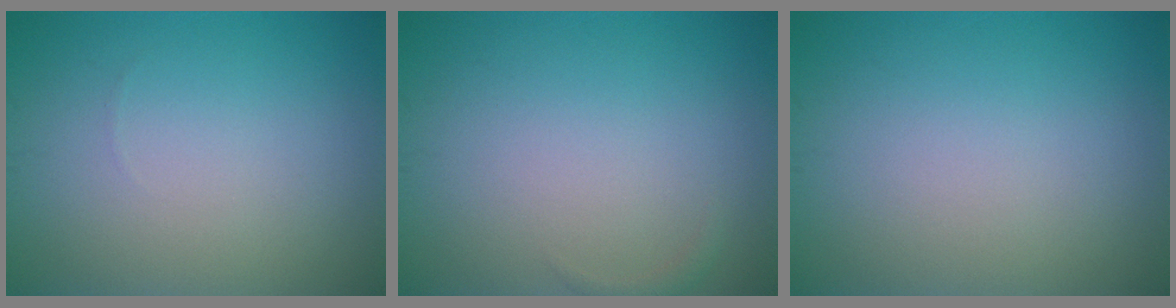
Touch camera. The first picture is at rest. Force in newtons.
{"total": 0.6, "press": 0.6, "slide": 0.1}
{"total": 0.0}